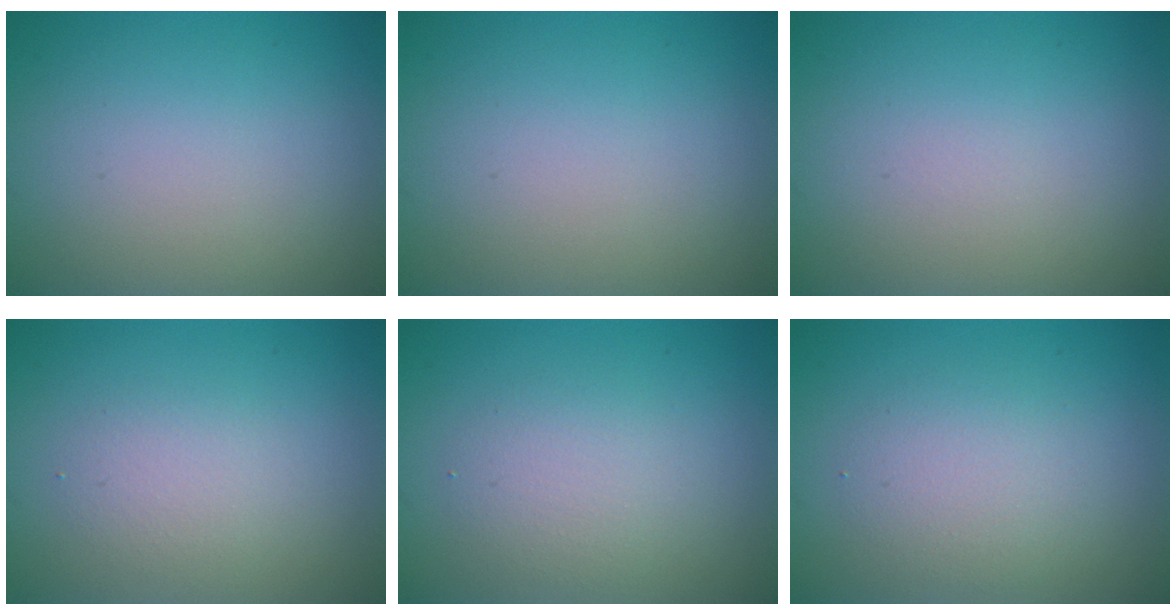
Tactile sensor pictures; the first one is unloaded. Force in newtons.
{"total": 0.0}
{"total": 0.0}
{"total": 2.1, "press": 2.1, "slide": 0.0}
{"total": 2.4, "press": 2.4, "slide": 0.2}
{"total": 2.7, "press": 2.7, "slide": 0.1}